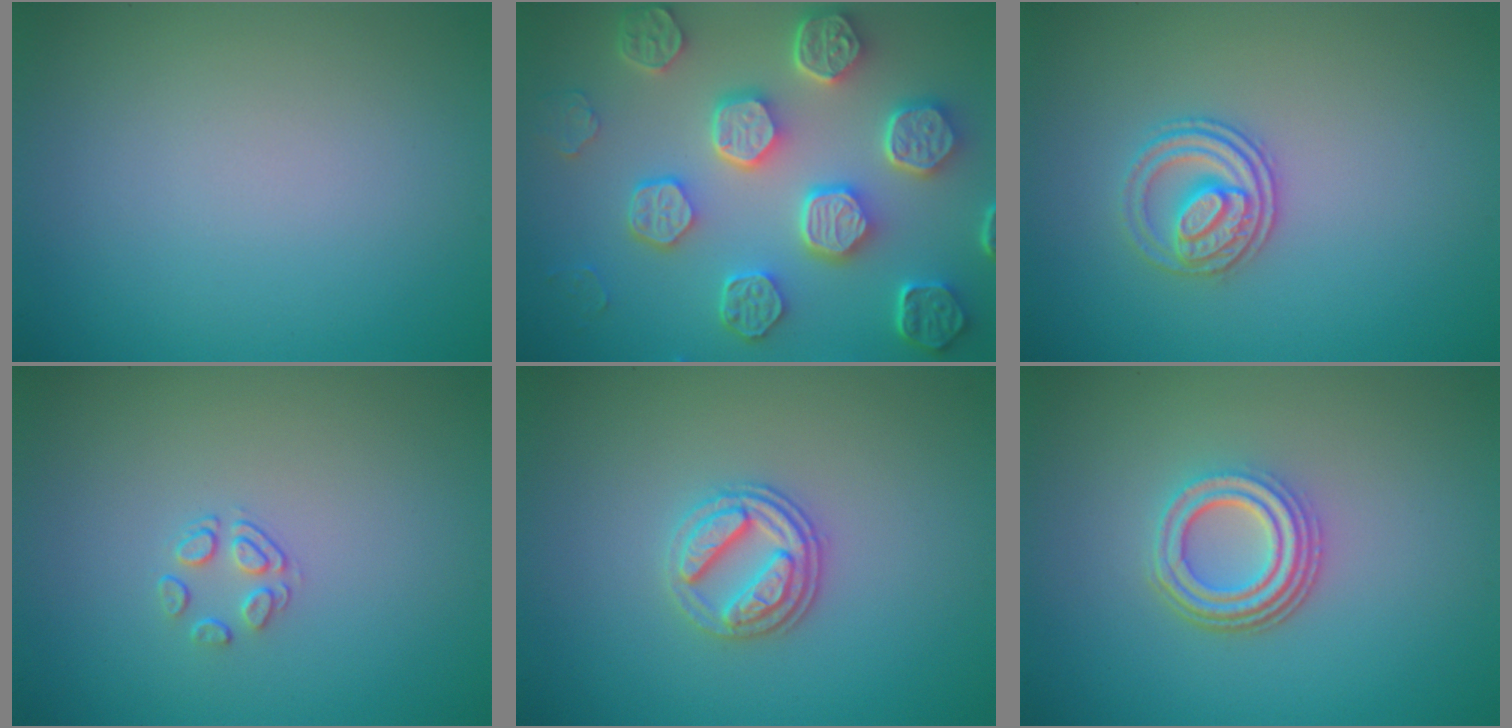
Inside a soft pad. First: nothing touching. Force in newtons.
{"total": 8.5, "press": 6.5, "slide": 5.5}
{"total": 2.8, "press": 2.6, "slide": 1.1}
{"total": 1.5, "press": 0.8, "slide": 1.3}
{"total": 3.1, "press": 2.7, "slide": 1.5}
{"total": 4.3, "press": 3.2, "slide": 2.9}